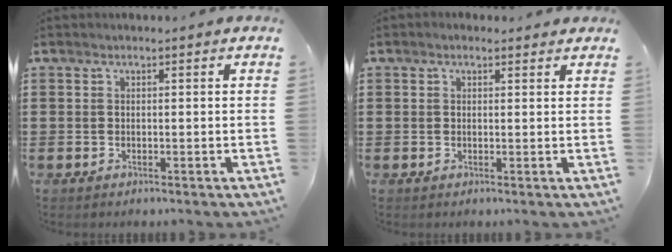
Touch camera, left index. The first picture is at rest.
{"total": 0.9, "force": [0.7, 0.5, 0.4], "torque": [-0.009, 0.005, 0.013]}